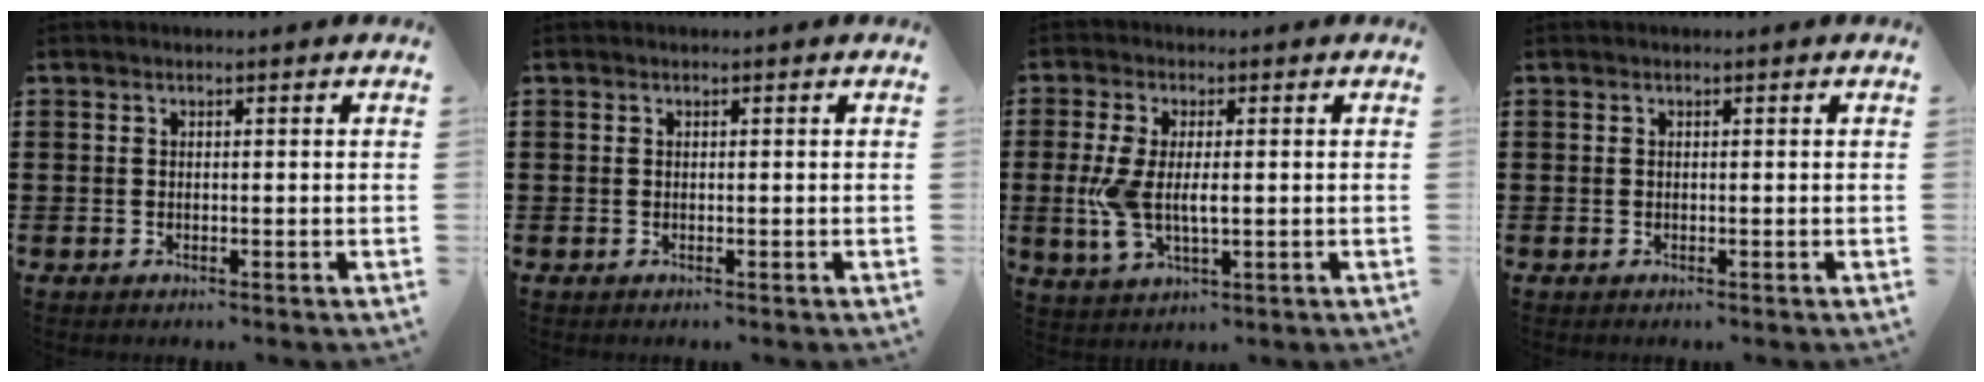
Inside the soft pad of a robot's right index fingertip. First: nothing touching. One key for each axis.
{"total": 0.0}
{"total": 6.7, "fx": -0.2, "fy": 3.2, "fz": 5.9, "tx": -0.144, "ty": -0.005, "tz": -0.012}
{"total": 0.0}